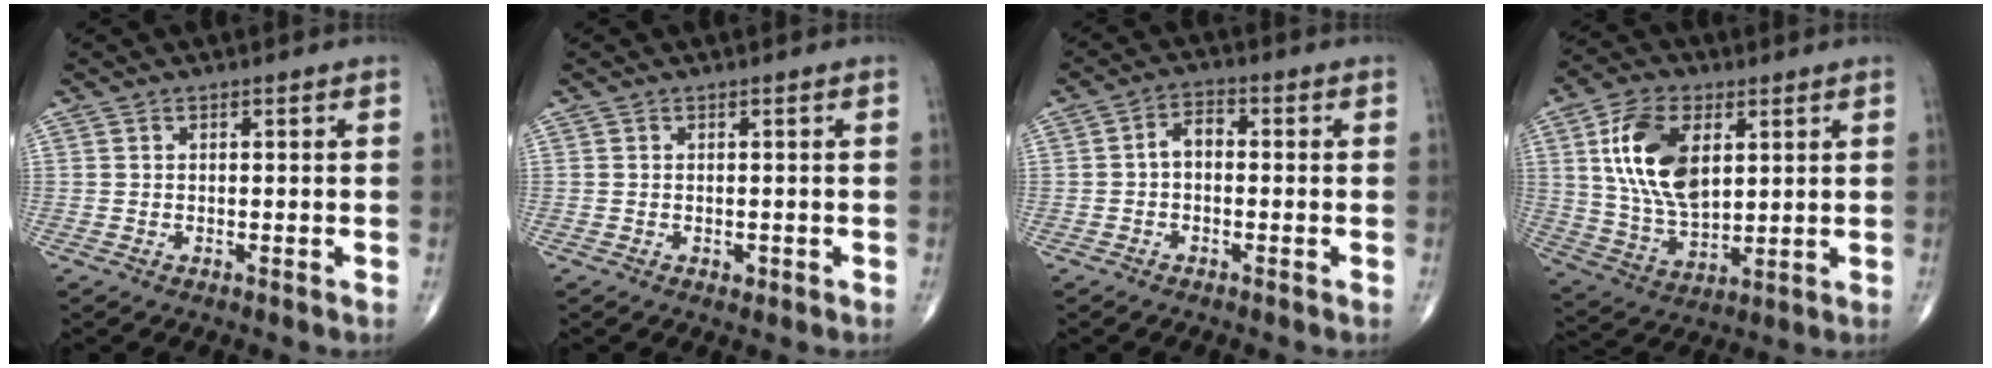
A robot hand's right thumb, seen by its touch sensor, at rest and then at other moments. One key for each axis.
{"total": 0.8, "fx": -0.3, "fy": 0.6, "fz": 0.4, "tx": 0.000, "ty": -0.002, "tz": -0.003}
{"total": 3.8, "fx": -0.4, "fy": 2.4, "fz": 2.9, "tx": -0.042, "ty": 0.019, "tz": -0.017}
{"total": 15.9, "fx": 4.4, "fy": 9.1, "fz": 12.3, "tx": -0.218, "ty": -0.013, "tz": 0.088}